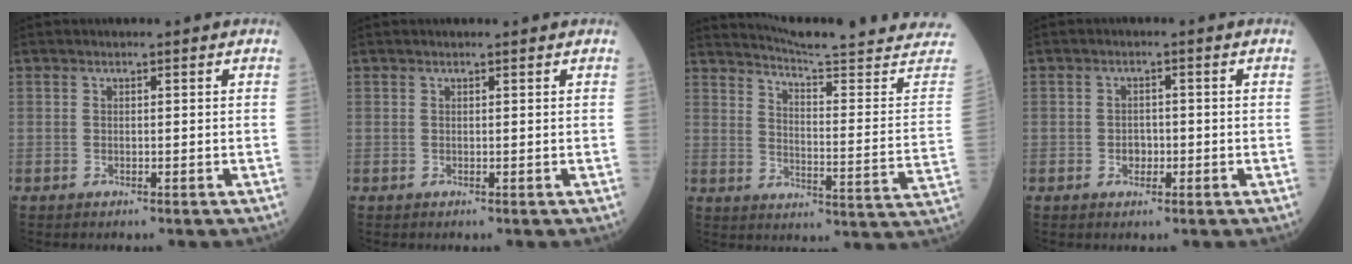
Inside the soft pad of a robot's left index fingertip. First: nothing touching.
{"total": 0.6, "force": [0.6, -0.1, 0.2], "torque": [-0.008, 0.000, 0.009]}
{"total": 22.6, "force": [21.4, -2.2, 6.9], "torque": [-0.109, -0.127, 0.262]}
{"total": 2.0, "force": [-0.7, 1.5, 1.2], "torque": [-0.016, 0.005, -0.008]}